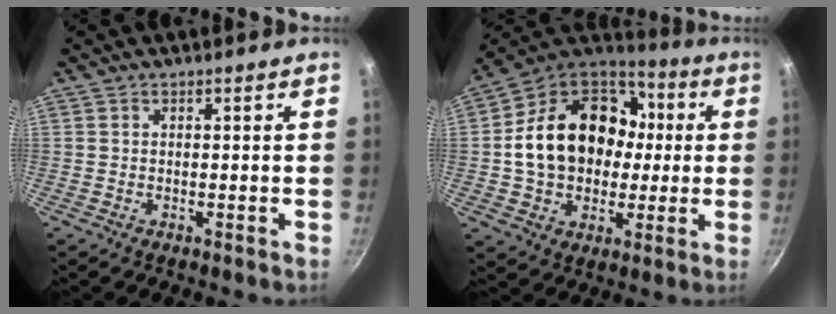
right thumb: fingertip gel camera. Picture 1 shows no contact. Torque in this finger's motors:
{"motor_torque": [1.35, 3.70, 1.71, -0.36, 0.19]}